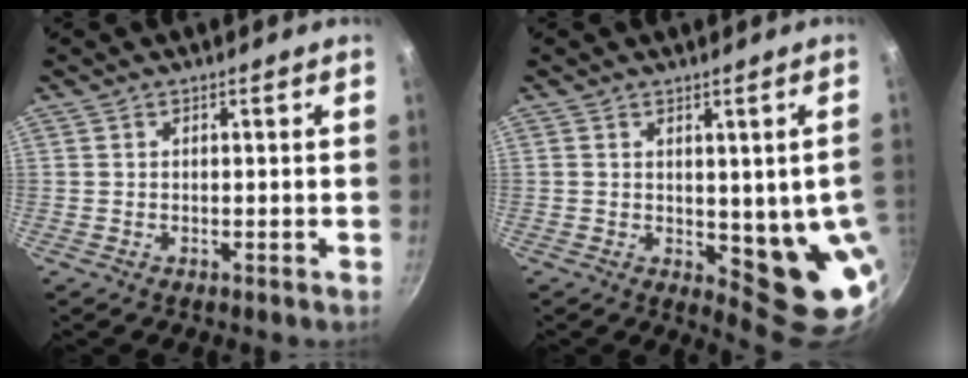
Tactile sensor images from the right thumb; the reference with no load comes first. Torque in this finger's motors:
{"motor_torque": [0.06, 1.00, 1.18, -0.01, 0.09]}